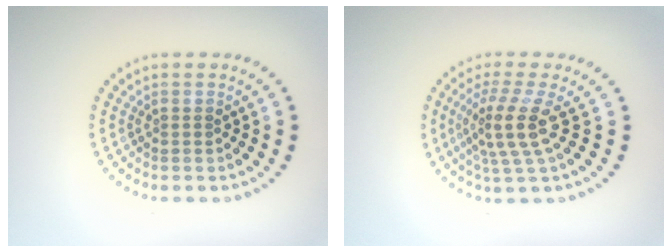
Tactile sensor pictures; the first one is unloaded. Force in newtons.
{"total": 3.9, "press": 3.0, "slide": 2.5}